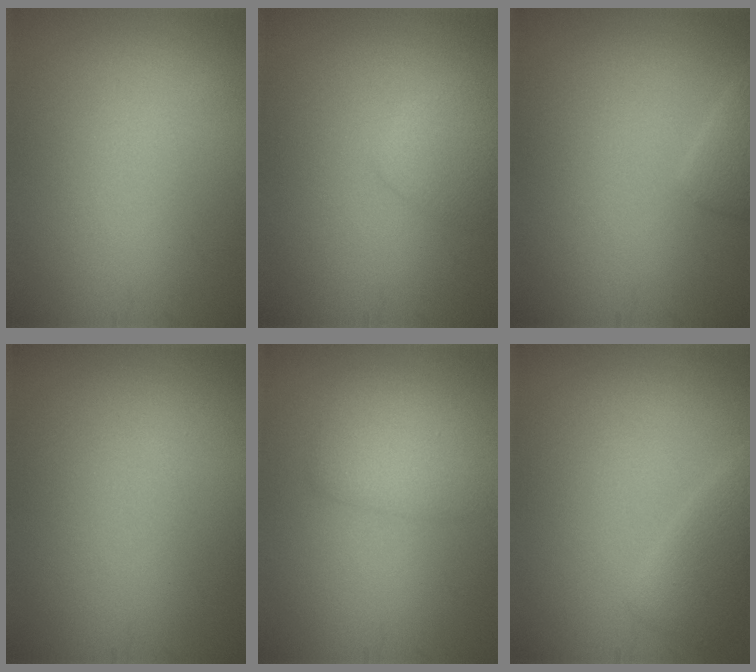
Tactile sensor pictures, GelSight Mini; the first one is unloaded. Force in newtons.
{"total": 1.6, "press": 1.6, "slide": 0.1}
{"total": 1.7, "press": 1.7, "slide": 0.1}
{"total": 0.0}
{"total": 2.3, "press": 2.3, "slide": 0.1}
{"total": 2.6, "press": 2.6, "slide": 0.1}